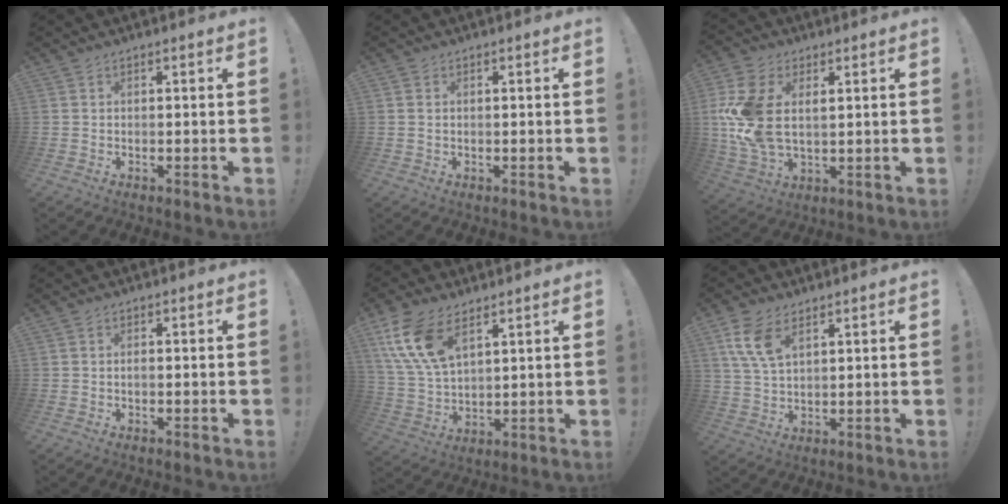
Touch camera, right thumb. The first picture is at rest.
{"total": 0.6, "force": [0.3, 0.4, 0.4], "torque": [-0.009, 0.001, 0.007]}
{"total": 14.6, "force": [3.2, 9.6, 10.6], "torque": [-0.214, -0.019, 0.060]}
{"total": 0.7, "force": [-0.6, 0.1, 0.4], "torque": [-0.014, 0.002, -0.009]}
{"total": 13.6, "force": [7.4, 7.2, 8.9], "torque": [-0.183, -0.023, 0.140]}
{"total": 9.2, "force": [4.8, 5.0, 6.0], "torque": [-0.116, -0.015, 0.093]}